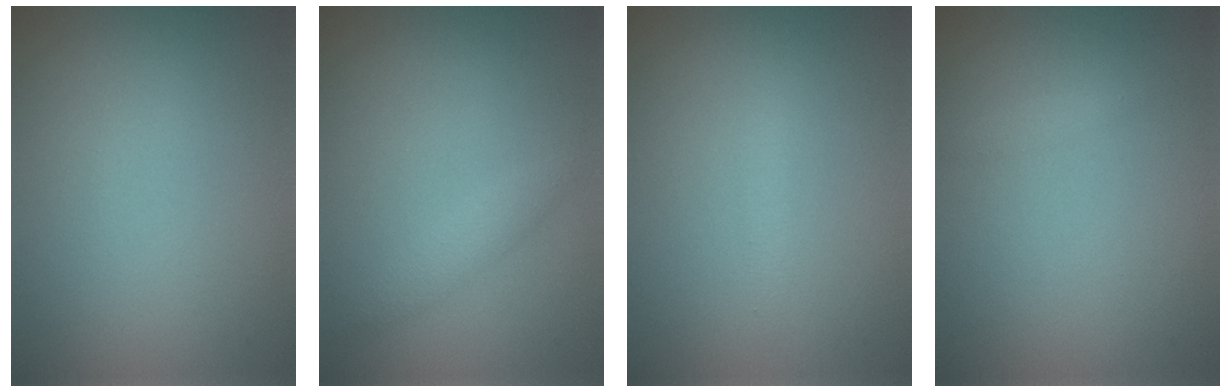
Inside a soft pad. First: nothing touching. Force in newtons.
{"total": 1.3, "press": 1.3, "slide": 0.0}
{"total": 0.9, "press": 0.9, "slide": 0.2}
{"total": 0.6, "press": 0.6, "slide": 0.0}